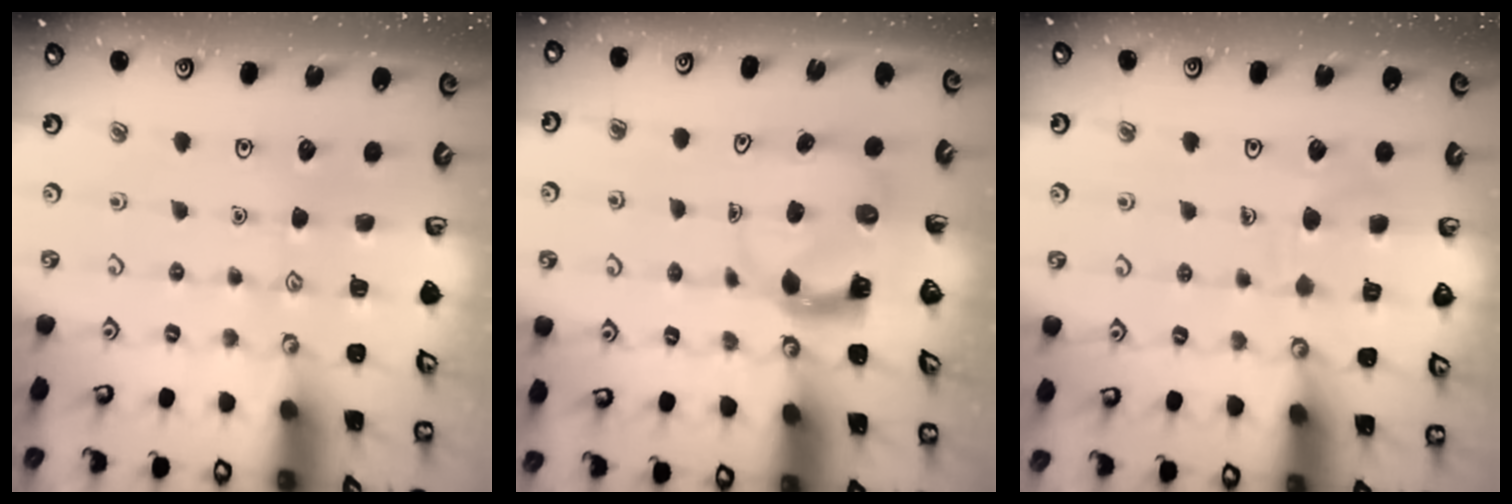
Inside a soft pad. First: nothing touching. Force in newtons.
{"total": 3.9, "press": 3.9, "slide": 0.4}
{"total": 6.9, "press": 6.9, "slide": 0.7}